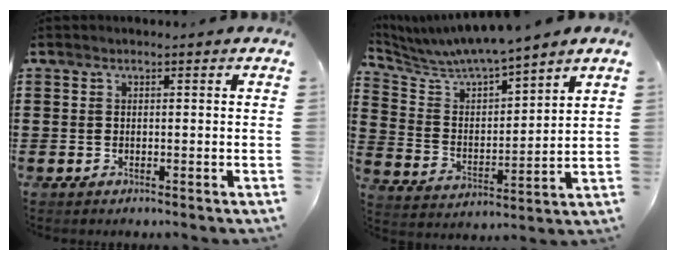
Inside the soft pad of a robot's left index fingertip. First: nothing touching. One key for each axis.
{"total": 6.0, "fx": 5.8, "fy": 0.0, "fz": 1.5, "tx": -0.058, "ty": -0.047, "tz": 0.095}